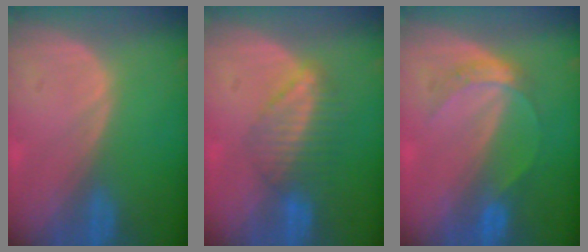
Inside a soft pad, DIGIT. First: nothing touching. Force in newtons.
{"total": 6.6, "press": 5.9, "slide": 3.1}
{"total": 3.8, "press": 3.8, "slide": 0.4}